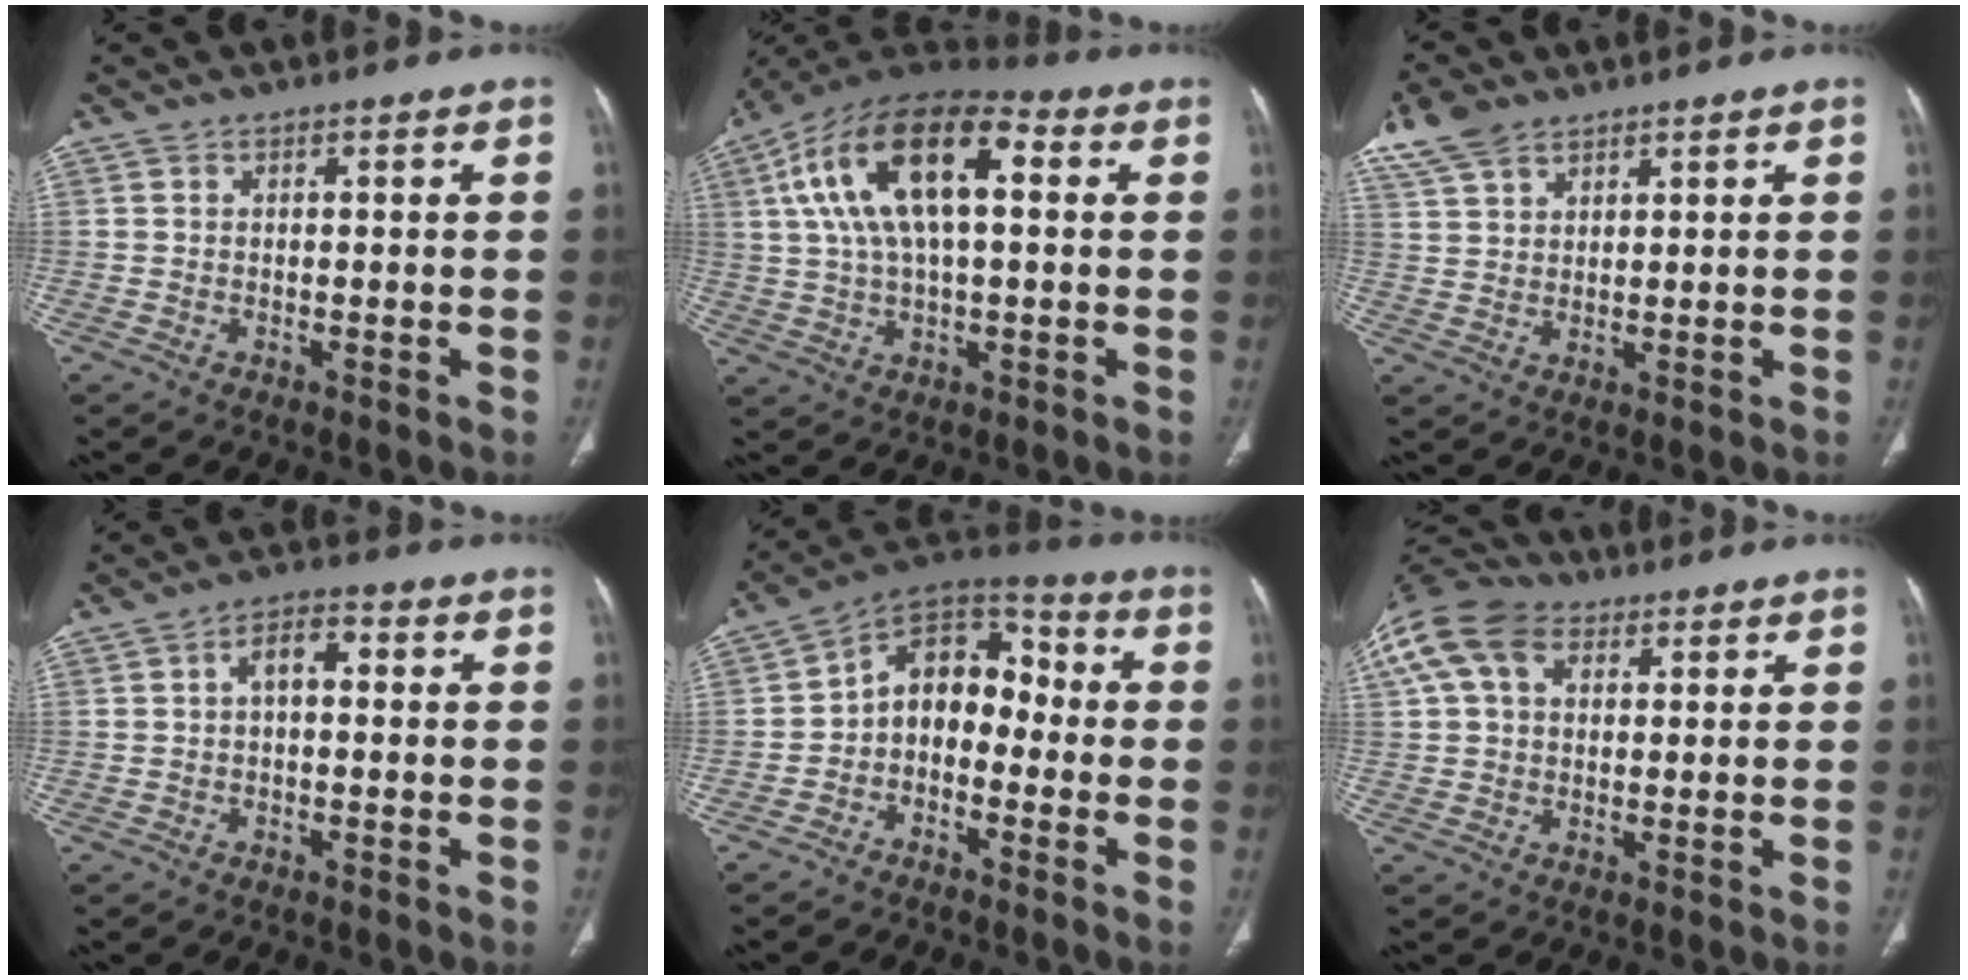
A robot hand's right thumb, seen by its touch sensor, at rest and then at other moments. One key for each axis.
{"total": 20.1, "fx": 4.7, "fy": 9.6, "fz": 17.1, "tx": -0.305, "ty": 0.029, "tz": 0.072}
{"total": 7.4, "fx": 5.4, "fy": 3.8, "fz": 3.4, "tx": -0.066, "ty": -0.004, "tz": 0.116}
{"total": 4.6, "fx": 0.3, "fy": 2.6, "fz": 3.8, "tx": -0.055, "ty": 0.018, "tz": -0.002}
{"total": 11.5, "fx": -2.1, "fy": 8.3, "fz": 7.7, "tx": -0.085, "ty": 0.057, "tz": -0.054}
{"total": 15.1, "fx": 5.9, "fy": 10.5, "fz": 9.2, "tx": -0.212, "ty": 0.038, "tz": 0.105}